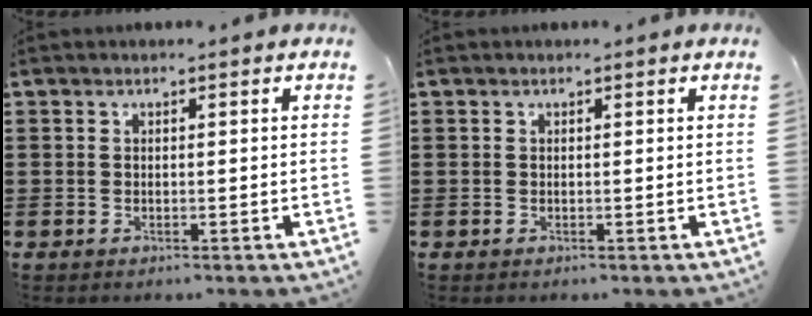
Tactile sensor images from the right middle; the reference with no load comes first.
{"total": 0.0}